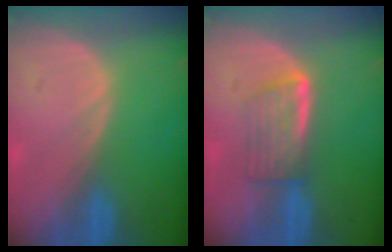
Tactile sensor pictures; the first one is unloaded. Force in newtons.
{"total": 5.8, "press": 4.9, "slide": 3.0}